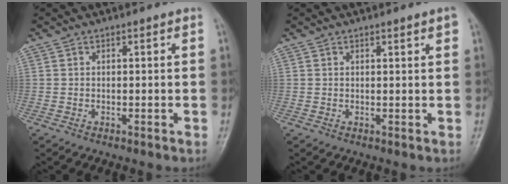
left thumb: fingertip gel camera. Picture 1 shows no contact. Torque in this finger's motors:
{"motor_torque": [-0.20, 0.01, -0.08, -0.15, 0.06]}